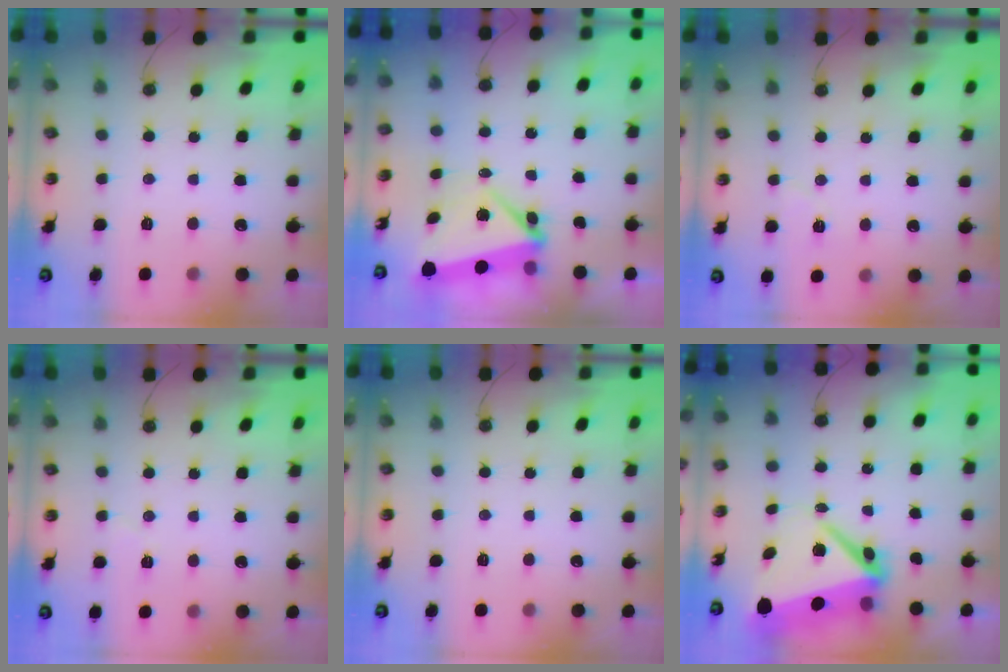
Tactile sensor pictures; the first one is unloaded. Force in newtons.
{"total": 5.2, "press": 5.2, "slide": 0.2}
{"total": 5.2, "press": 4.5, "slide": 2.5}
{"total": 2.9, "press": 2.4, "slide": 1.7}
{"total": 0.0}
{"total": 9.0, "press": 8.7, "slide": 2.2}